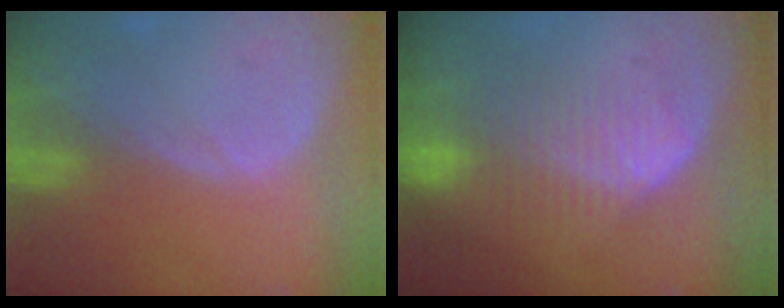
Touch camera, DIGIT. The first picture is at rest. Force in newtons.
{"total": 7.7, "press": 7.4, "slide": 2.2}